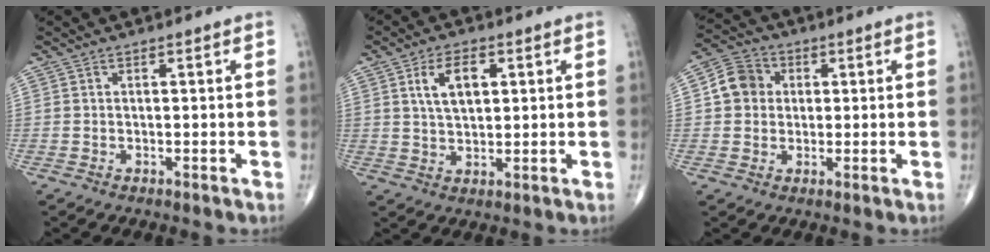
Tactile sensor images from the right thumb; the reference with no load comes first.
{"total": 6.8, "force": [2.2, 3.7, 5.3], "torque": [-0.084, -0.006, 0.043]}
{"total": 7.1, "force": [1.0, 6.3, 3.1], "torque": [-0.040, 0.011, 0.006]}